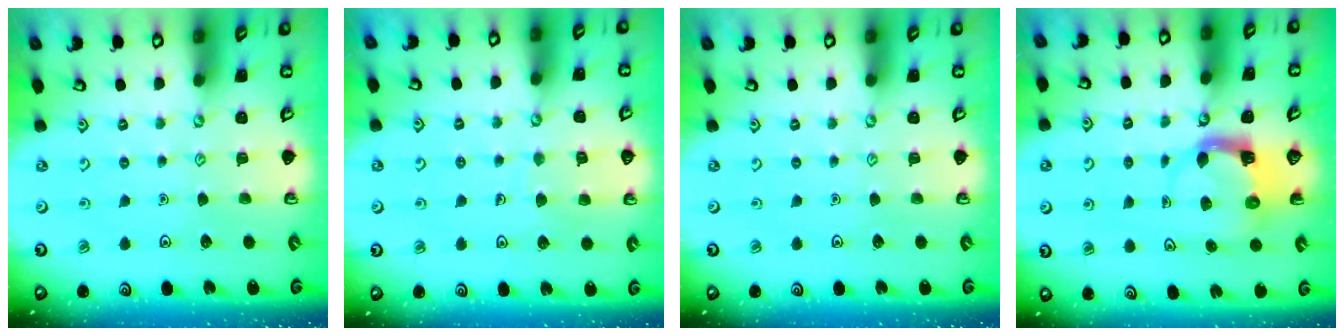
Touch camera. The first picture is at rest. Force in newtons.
{"total": 5.8, "press": 5.7, "slide": 0.6}
{"total": 0.0}
{"total": 3.8, "press": 3.8, "slide": 0.6}